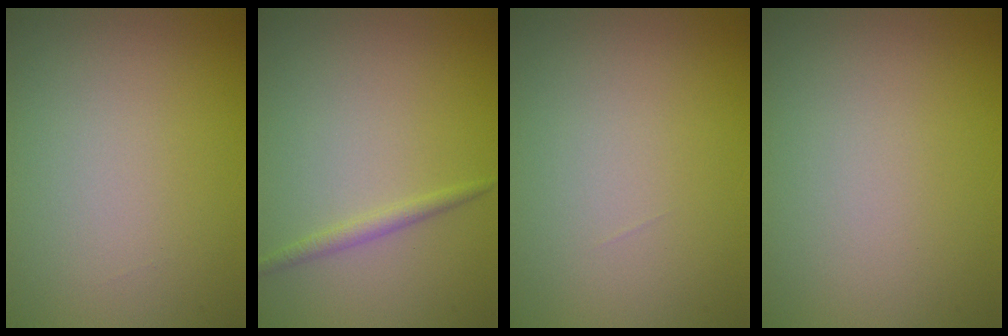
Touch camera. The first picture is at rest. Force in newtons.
{"total": 1.2, "press": 1.2, "slide": 0.1}
{"total": 0.0}
{"total": 0.0}